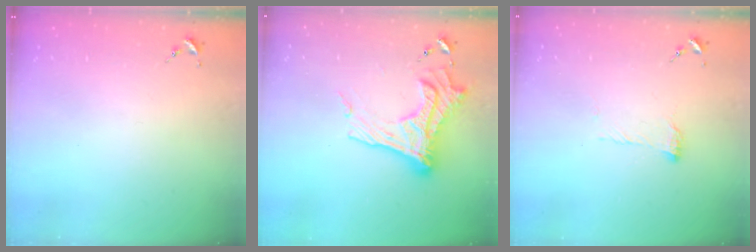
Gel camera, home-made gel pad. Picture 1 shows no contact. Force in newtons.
{"total": 20.9, "press": 20.8, "slide": 1.7}
{"total": 7.6, "press": 7.5, "slide": 0.8}